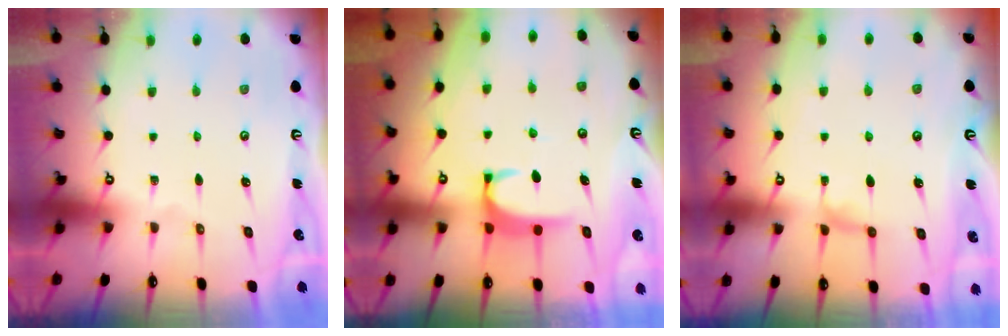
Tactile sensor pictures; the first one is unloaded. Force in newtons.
{"total": 2.0, "press": 1.9, "slide": 0.5}
{"total": 0.8, "press": 0.3, "slide": 0.7}